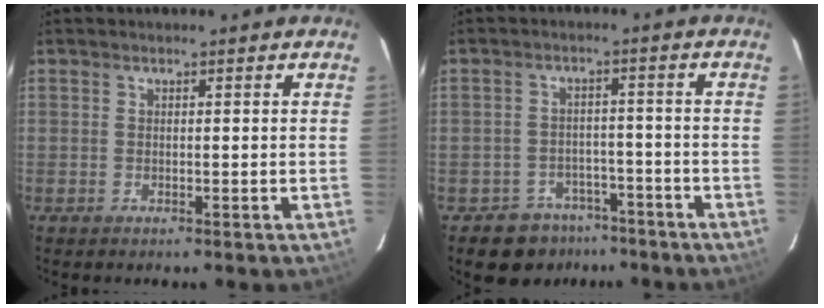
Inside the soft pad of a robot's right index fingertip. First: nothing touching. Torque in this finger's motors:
{"motor_torque": [0.01, -0.23, -0.28, -0.14]}